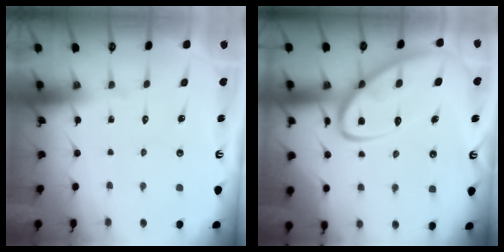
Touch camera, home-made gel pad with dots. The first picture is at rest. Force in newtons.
{"total": 12.9, "press": 12.9, "slide": 1.1}